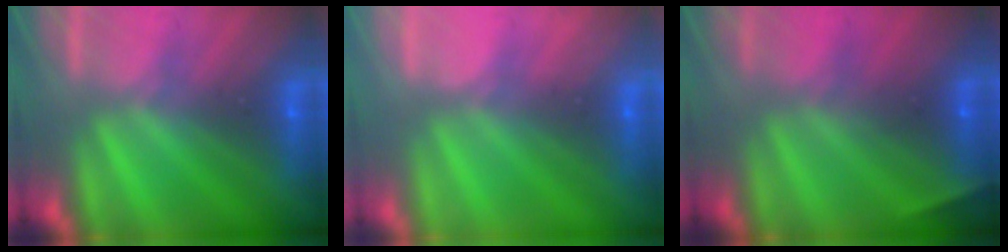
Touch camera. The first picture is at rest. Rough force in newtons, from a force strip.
{"total": 2.3}
{"total": 2.0}